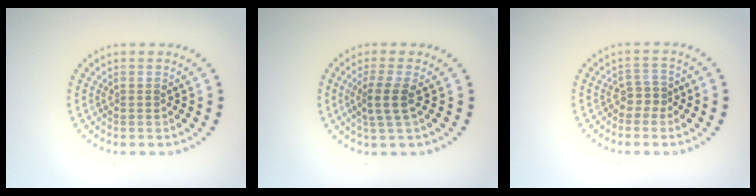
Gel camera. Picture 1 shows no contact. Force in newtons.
{"total": 2.4, "press": 1.9, "slide": 1.6}
{"total": 1.7, "press": 1.3, "slide": 1.1}